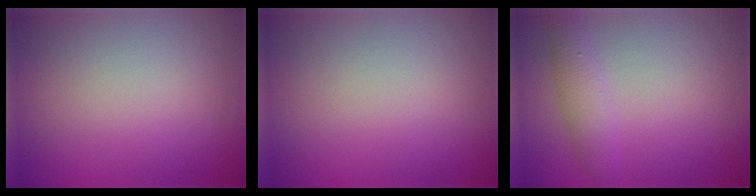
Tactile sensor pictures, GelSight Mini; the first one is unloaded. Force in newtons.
{"total": 0.0}
{"total": 2.4, "press": 2.4, "slide": 0.1}